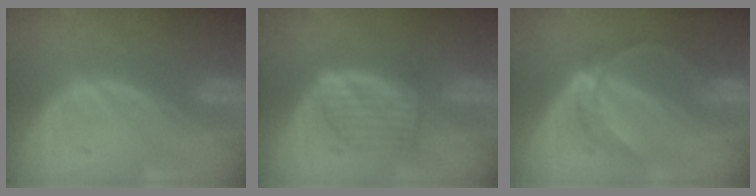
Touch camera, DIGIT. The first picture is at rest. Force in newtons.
{"total": 5.5, "press": 5.5, "slide": 0.4}
{"total": 5.0, "press": 4.9, "slide": 1.2}